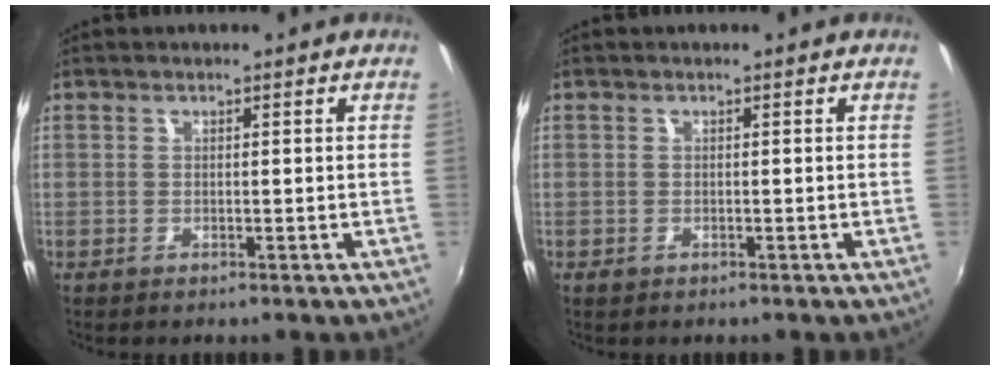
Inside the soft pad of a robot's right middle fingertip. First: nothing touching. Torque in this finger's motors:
{"motor_torque": [0.03, -0.02, 0.00, 0.00]}